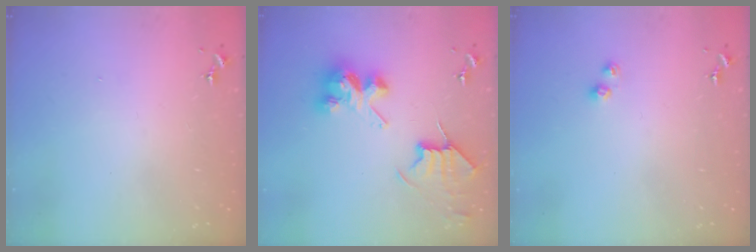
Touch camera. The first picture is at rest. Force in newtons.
{"total": 9.4, "press": 9.4, "slide": 0.8}
{"total": 3.4, "press": 3.4, "slide": 0.5}